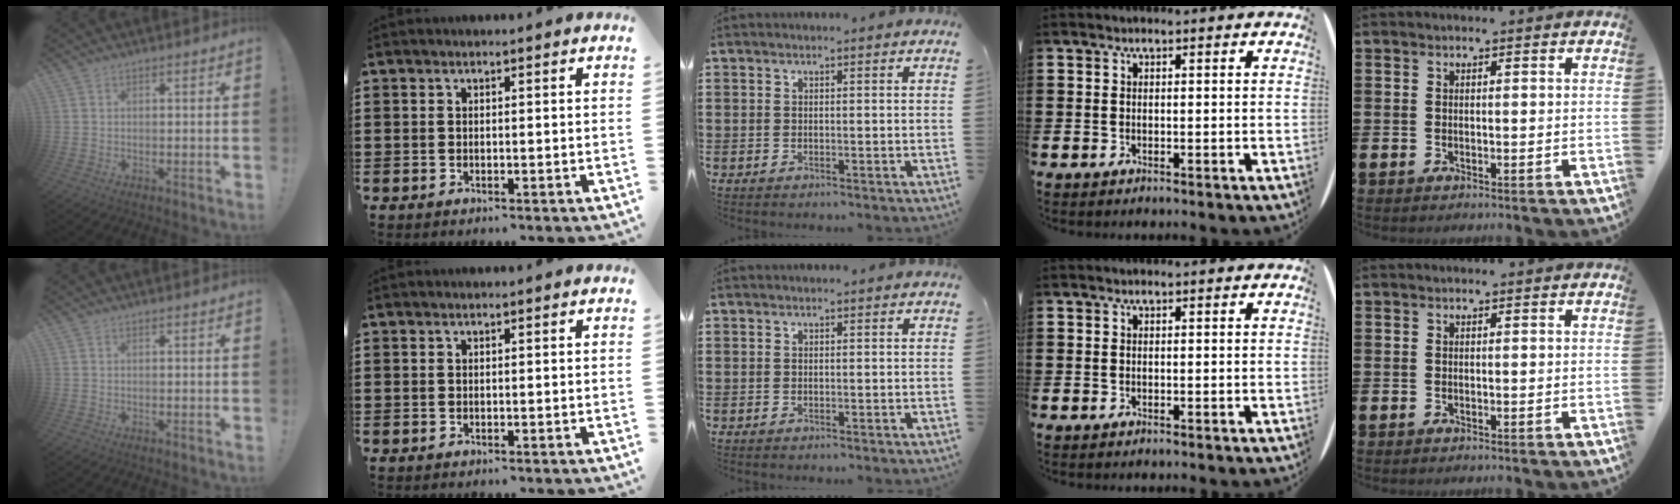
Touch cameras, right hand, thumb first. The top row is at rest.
{}